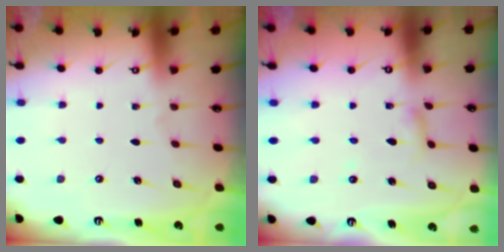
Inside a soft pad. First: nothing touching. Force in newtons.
{"total": 2.7, "press": 2.7, "slide": 0.2}